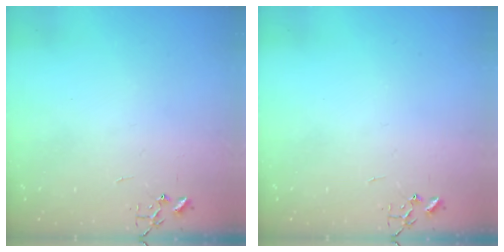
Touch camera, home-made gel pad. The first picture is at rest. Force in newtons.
{"total": 0.0}